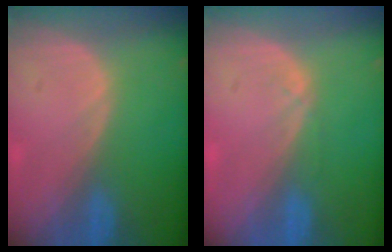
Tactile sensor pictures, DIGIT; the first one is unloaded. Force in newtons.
{"total": 0.9, "press": 0.8, "slide": 0.2}